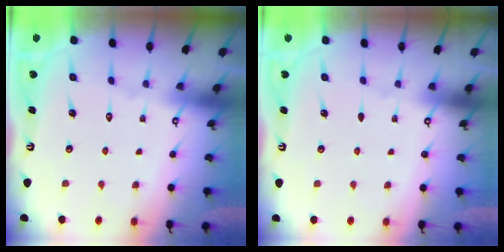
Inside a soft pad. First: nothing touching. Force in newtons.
{"total": 0.0}